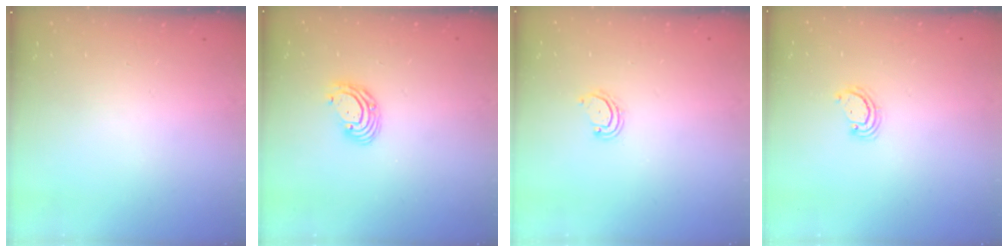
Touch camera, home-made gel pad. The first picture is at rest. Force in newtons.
{"total": 6.4, "press": 6.3, "slide": 1.2}
{"total": 2.8, "press": 2.8, "slide": 0.2}
{"total": 2.9, "press": 2.8, "slide": 0.3}